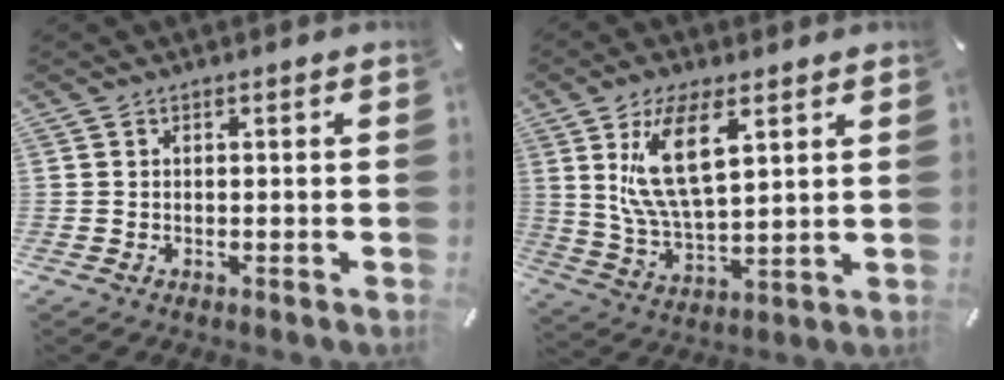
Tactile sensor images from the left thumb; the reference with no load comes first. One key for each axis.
{"total": 13.7, "fx": 6.2, "fy": 6.2, "fz": 10.6, "tx": -0.235, "ty": -0.010, "tz": 0.108}